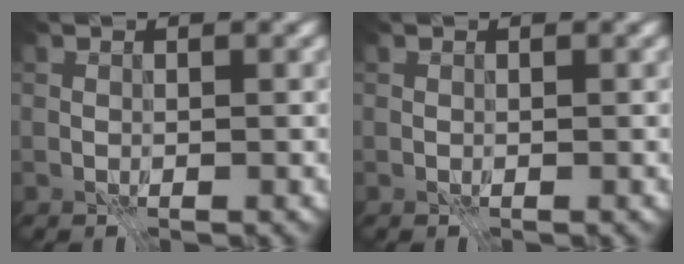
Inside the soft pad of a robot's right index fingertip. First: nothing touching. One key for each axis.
{"total": 0.0}